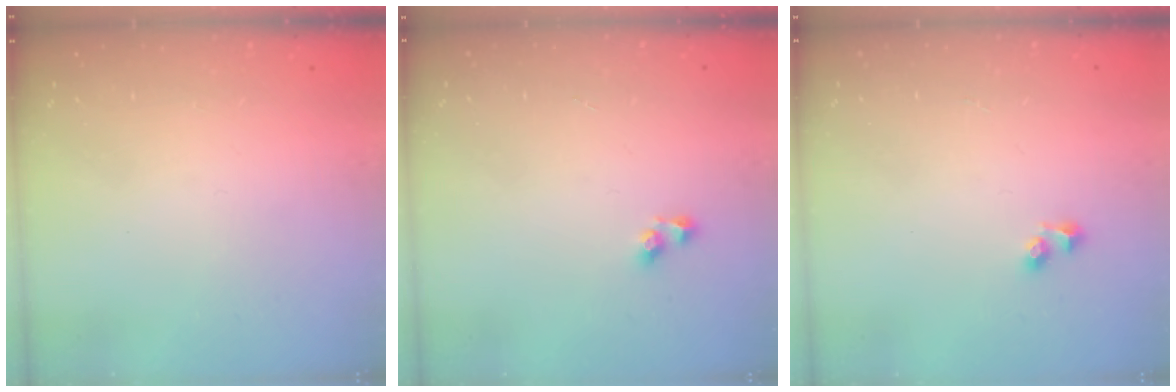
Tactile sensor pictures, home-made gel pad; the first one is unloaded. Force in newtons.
{"total": 3.3, "press": 3.2, "slide": 0.7}
{"total": 3.2, "press": 2.9, "slide": 1.2}